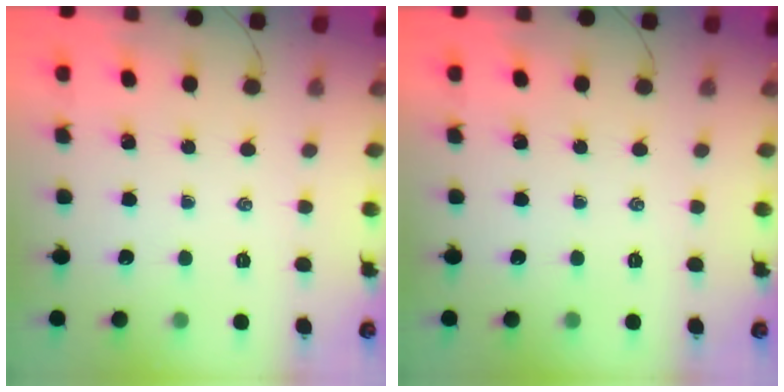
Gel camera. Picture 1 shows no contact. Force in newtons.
{"total": 0.0}